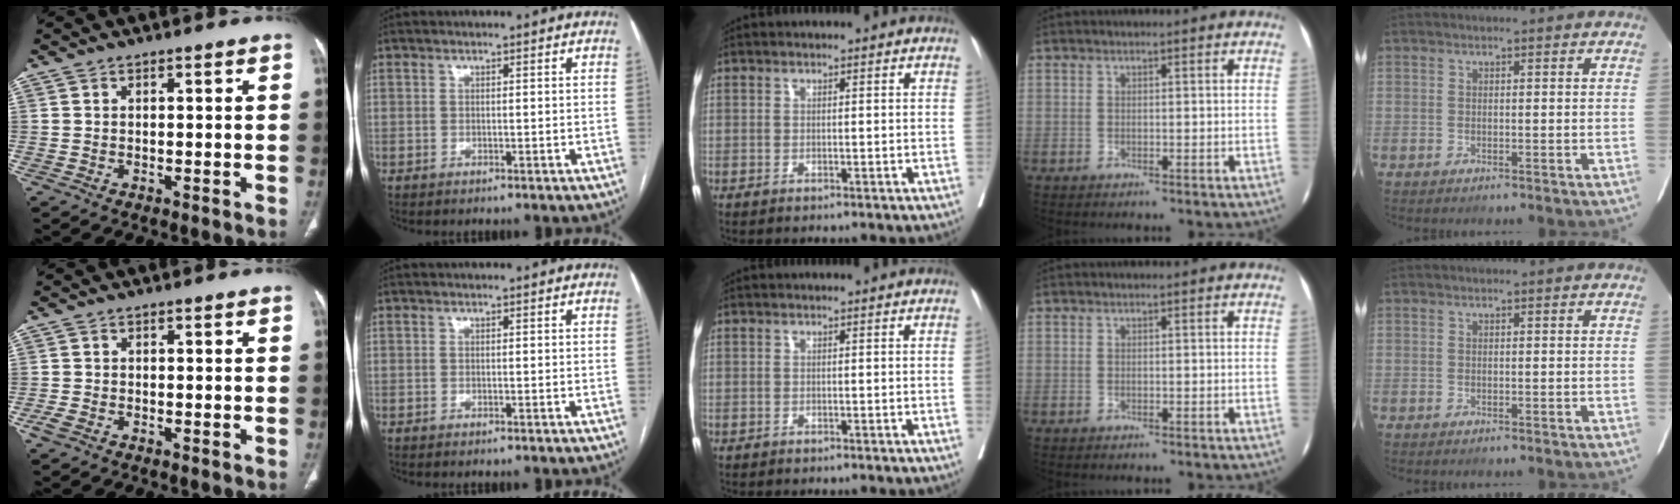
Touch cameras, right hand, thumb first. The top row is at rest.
{"thumb": {"total": 1.9, "force": [-1.1, 1.1, 1.2], "torque": [-0.032, -0.002, -0.022]}}